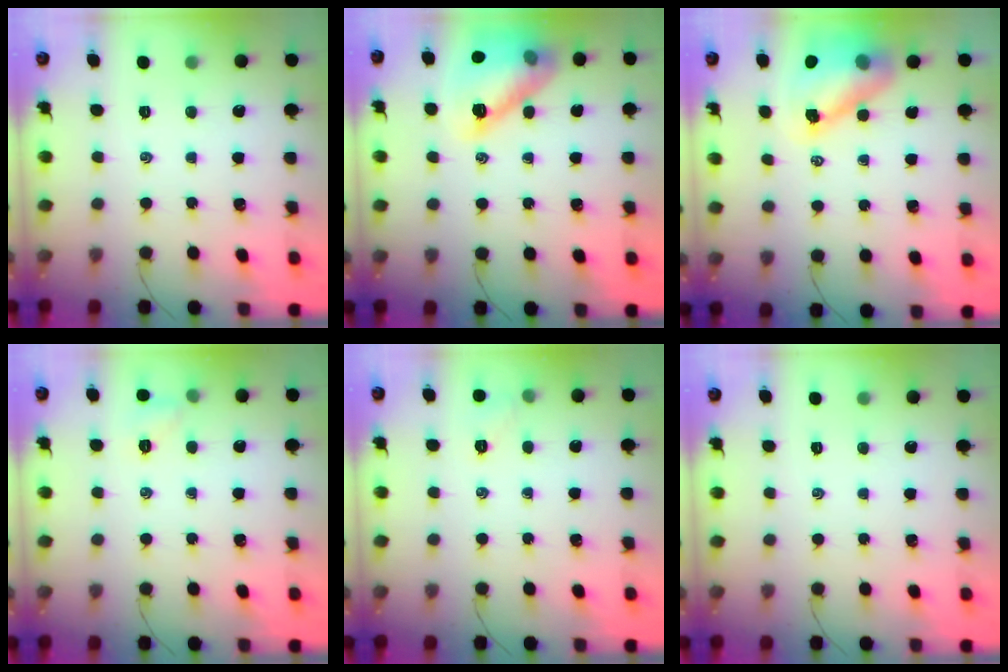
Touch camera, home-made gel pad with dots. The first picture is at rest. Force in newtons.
{"total": 14.2, "press": 14.2, "slide": 0.7}
{"total": 11.5, "press": 10.9, "slide": 3.5}
{"total": 5.4, "press": 5.1, "slide": 1.5}
{"total": 4.7, "press": 4.5, "slide": 1.1}
{"total": 0.0}